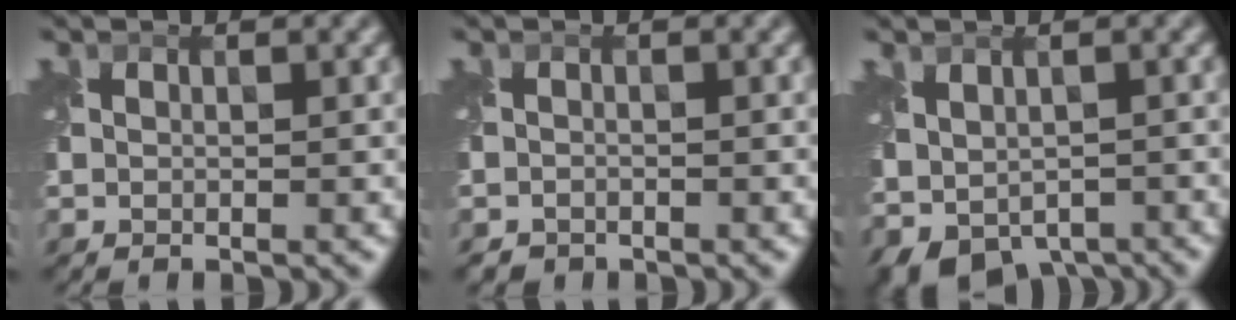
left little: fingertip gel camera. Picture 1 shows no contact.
{"total": 1.3, "force": [-1.1, 0.6, -0.1], "torque": [0.004, -0.009, -0.021]}
{"total": 6.1, "force": [-2.8, 3.9, 3.8], "torque": [-0.071, -0.028, -0.033]}